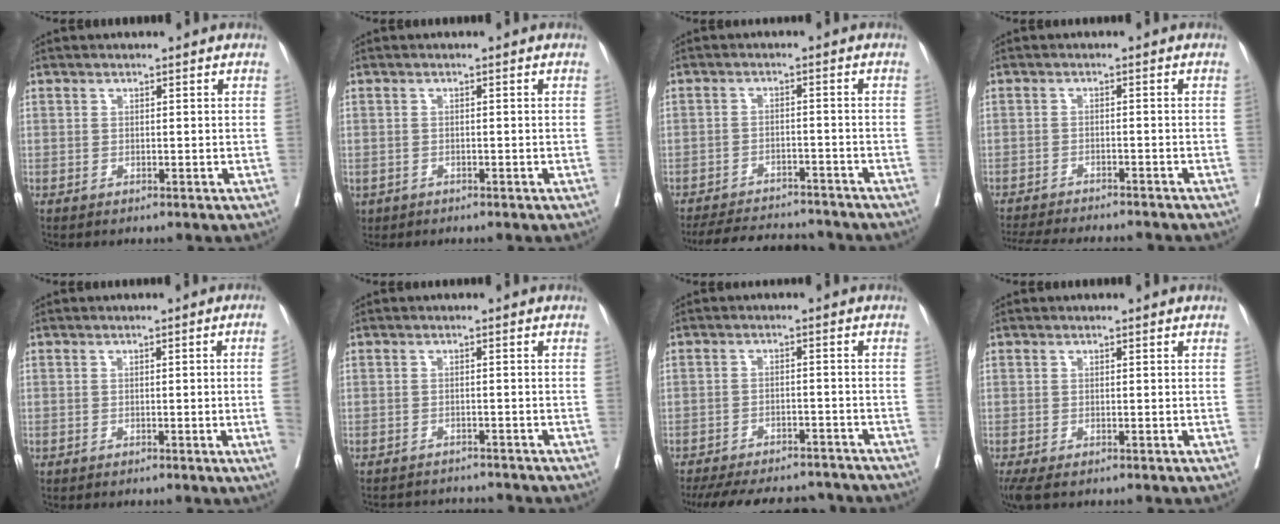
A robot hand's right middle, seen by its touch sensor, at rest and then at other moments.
{"total": 1.6, "force": [-1.0, 1.2, 0.4], "torque": [-0.011, -0.001, -0.015]}
{"total": 11.9, "force": [-10.9, 3.3, 3.2], "torque": [-0.052, 0.005, -0.149]}
{"total": 14.3, "force": [-13.0, 2.3, 5.3], "torque": [-0.104, -0.017, -0.178]}
{"total": 3.5, "force": [-0.8, -1.0, 3.3], "torque": [-0.039, -0.003, -0.012]}
{"total": 7.2, "force": [-7.1, 1.1, 1.0], "torque": [-0.011, 0.003, -0.092]}
{"total": 17.5, "force": [-15.4, 5.6, 6.0], "torque": [-0.139, -0.005, -0.208]}
{"total": 3.4, "force": [-2.6, 1.0, 2.0], "torque": [-0.037, -0.014, -0.044]}